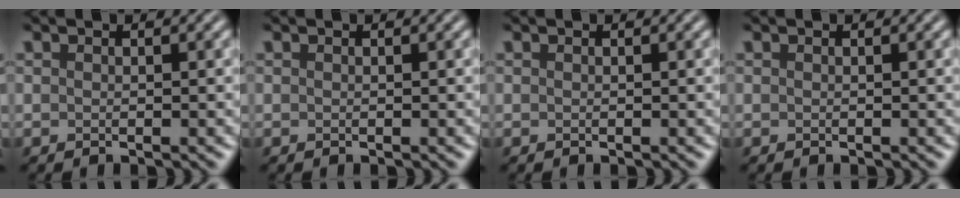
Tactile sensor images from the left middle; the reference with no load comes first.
{"total": 0.0}
{"total": 0.0}
{"total": 0.0}